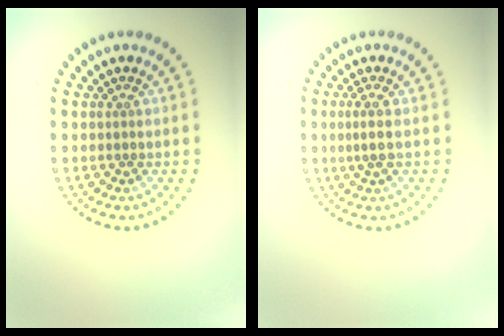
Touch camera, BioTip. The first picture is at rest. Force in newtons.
{"total": 1.8, "press": 1.3, "slide": 1.2}